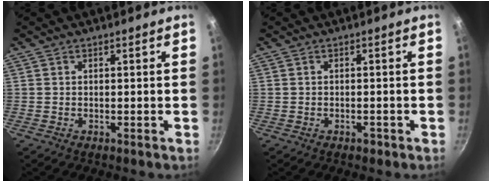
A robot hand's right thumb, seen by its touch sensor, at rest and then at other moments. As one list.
[{"total": 1.2, "force": [-0.7, 0.7, 0.7], "torque": [-0.010, 0.008, -0.005]}]